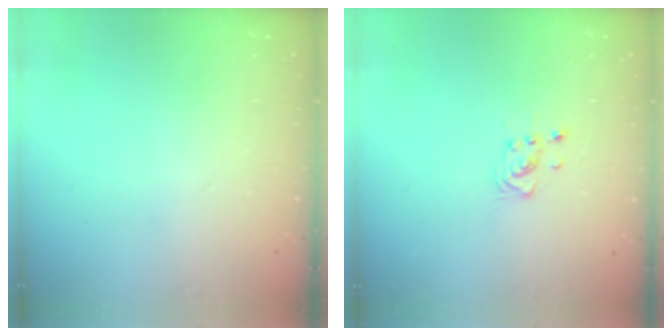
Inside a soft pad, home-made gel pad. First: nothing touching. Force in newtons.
{"total": 3.6, "press": 3.6, "slide": 0.6}